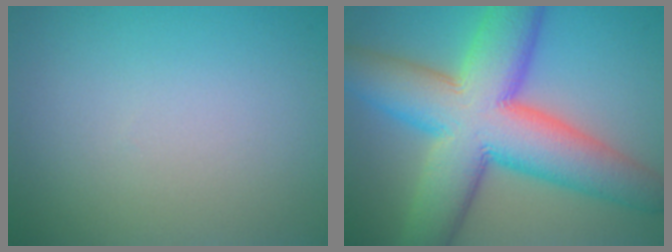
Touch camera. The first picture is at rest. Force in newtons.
{"total": 13.5, "press": 13.5, "slide": 0.3}